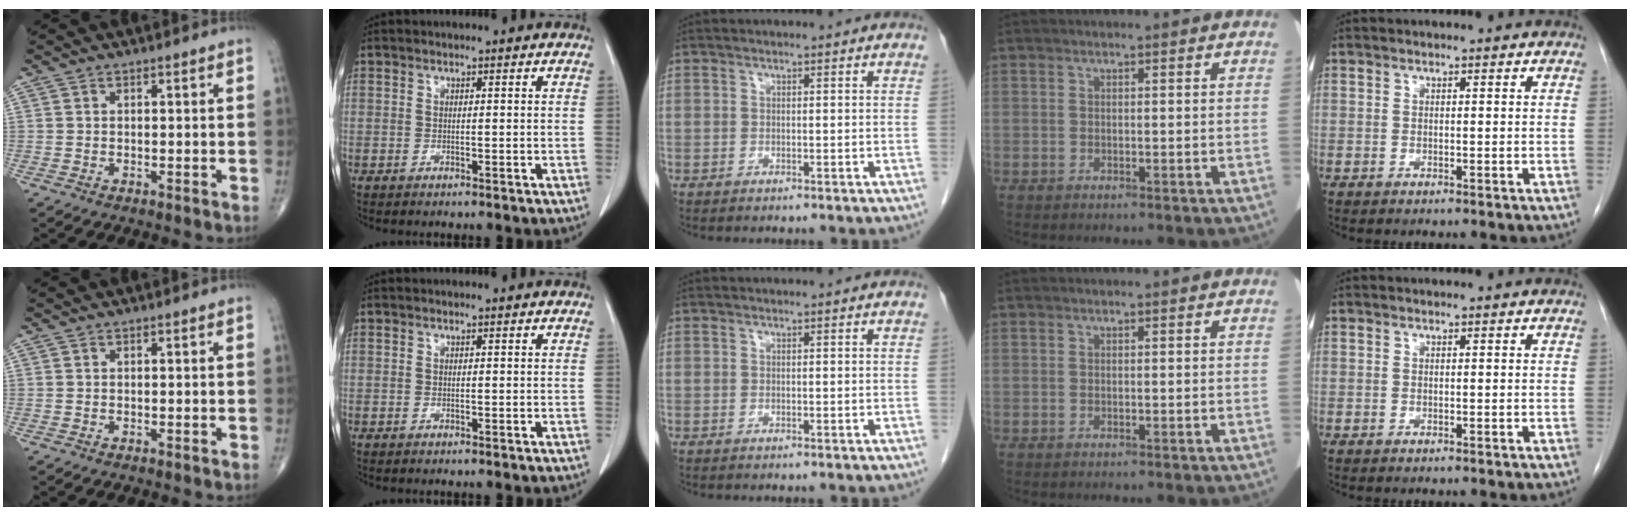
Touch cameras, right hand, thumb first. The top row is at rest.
{}